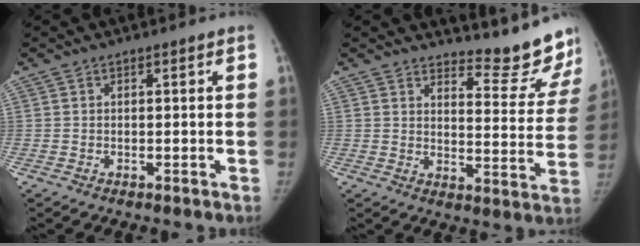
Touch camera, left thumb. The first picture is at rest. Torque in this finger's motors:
{"motor_torque": [-0.12, 0.13, -0.05, 0.06, -0.04]}